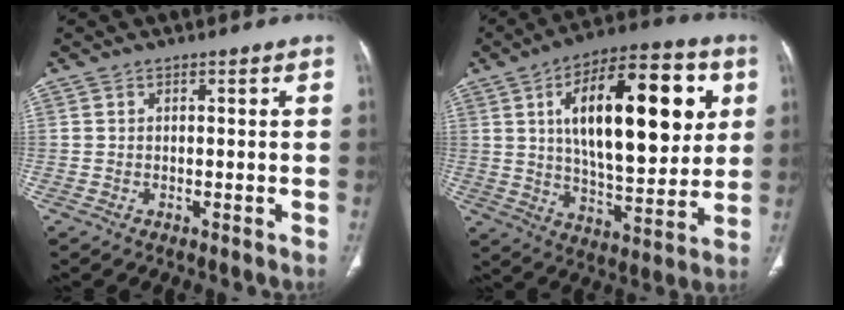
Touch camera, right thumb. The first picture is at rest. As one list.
[{"total": 26.0, "force": [6.8, 11.3, 22.4], "torque": [-0.314, -0.012, 0.102]}]